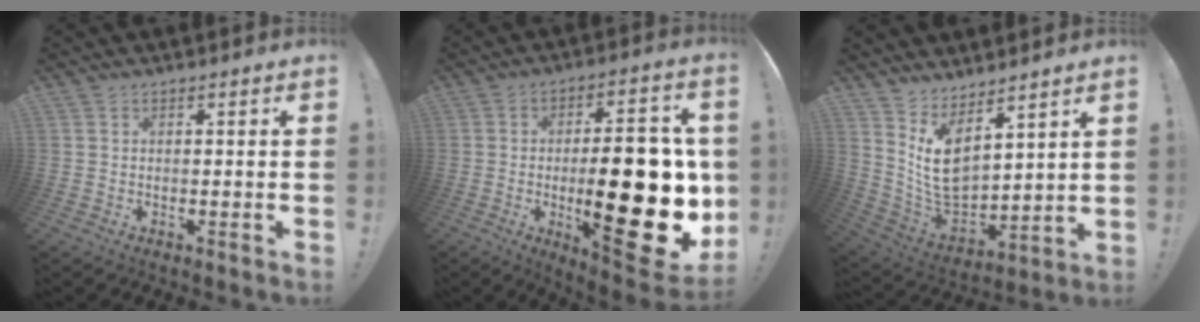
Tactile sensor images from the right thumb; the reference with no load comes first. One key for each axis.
{"total": 29.3, "fx": -2.7, "fy": 10.8, "fz": 27.1, "tx": -0.413, "ty": -0.005, "tz": -0.029}
{"total": 11.1, "fx": 5.6, "fy": 7.3, "fz": 6.2, "tx": -0.116, "ty": -0.062, "tz": 0.115}